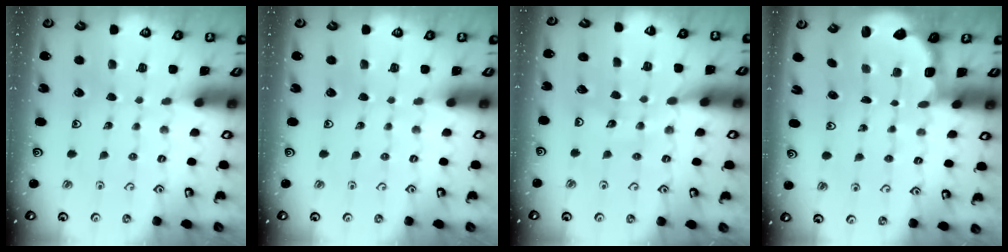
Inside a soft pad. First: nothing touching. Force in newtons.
{"total": 0.0}
{"total": 9.3, "press": 9.3, "slide": 0.8}
{"total": 2.7, "press": 2.0, "slide": 1.8}